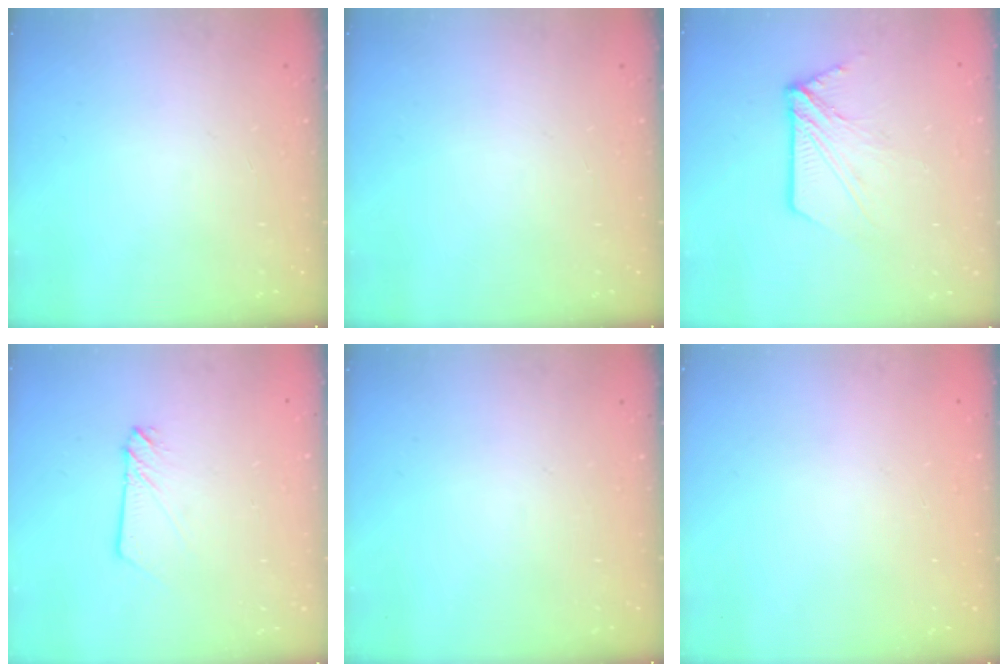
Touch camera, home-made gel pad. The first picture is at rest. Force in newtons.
{"total": 0.0}
{"total": 10.0, "press": 10.0, "slide": 0.8}
{"total": 2.9, "press": 2.9, "slide": 0.4}
{"total": 0.0}
{"total": 0.0}